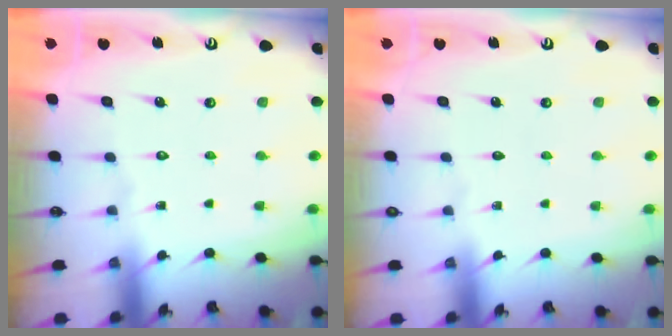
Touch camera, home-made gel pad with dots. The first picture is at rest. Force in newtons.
{"total": 0.0}